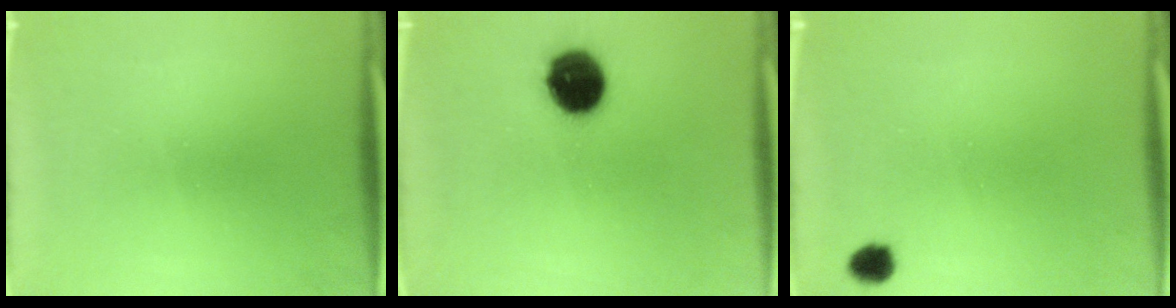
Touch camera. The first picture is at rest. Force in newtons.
{"total": 11.8}
{"total": 2.4}